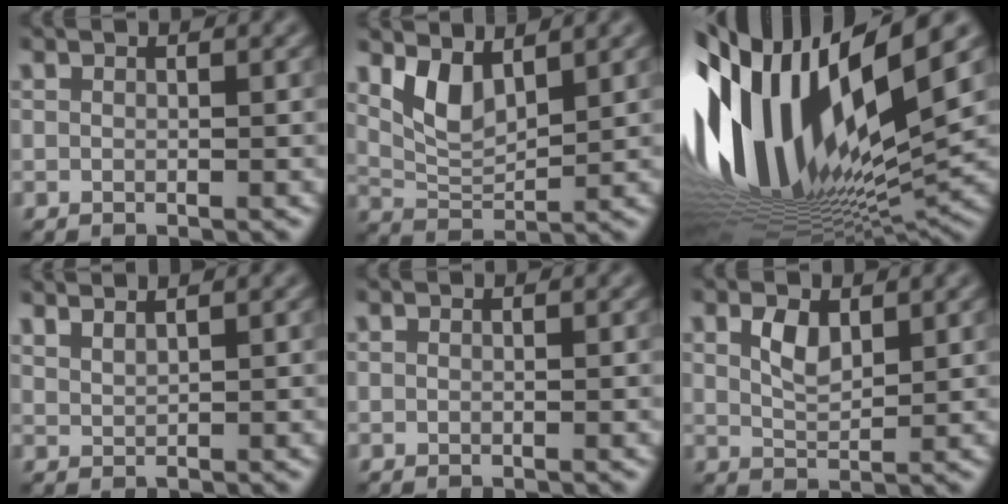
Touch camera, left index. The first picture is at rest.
{"total": 3.4, "force": [1.7, 1.5, 2.5], "torque": [-0.059, -0.009, 0.044]}
{"total": 17.0, "force": [1.8, 6.3, 15.7], "torque": [-0.295, -0.015, 0.042]}
{"total": 1.7, "force": [1.5, 0.3, 0.6], "torque": [0.000, 0.001, 0.025]}
{"total": 0.0}
{"total": 2.1, "force": [0.8, 1.1, 1.7], "torque": [-0.038, -0.001, 0.022]}